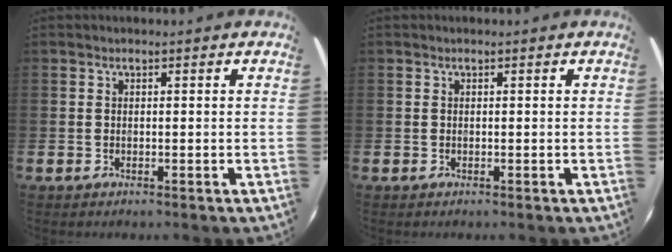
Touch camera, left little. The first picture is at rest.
{"total": 0.0}